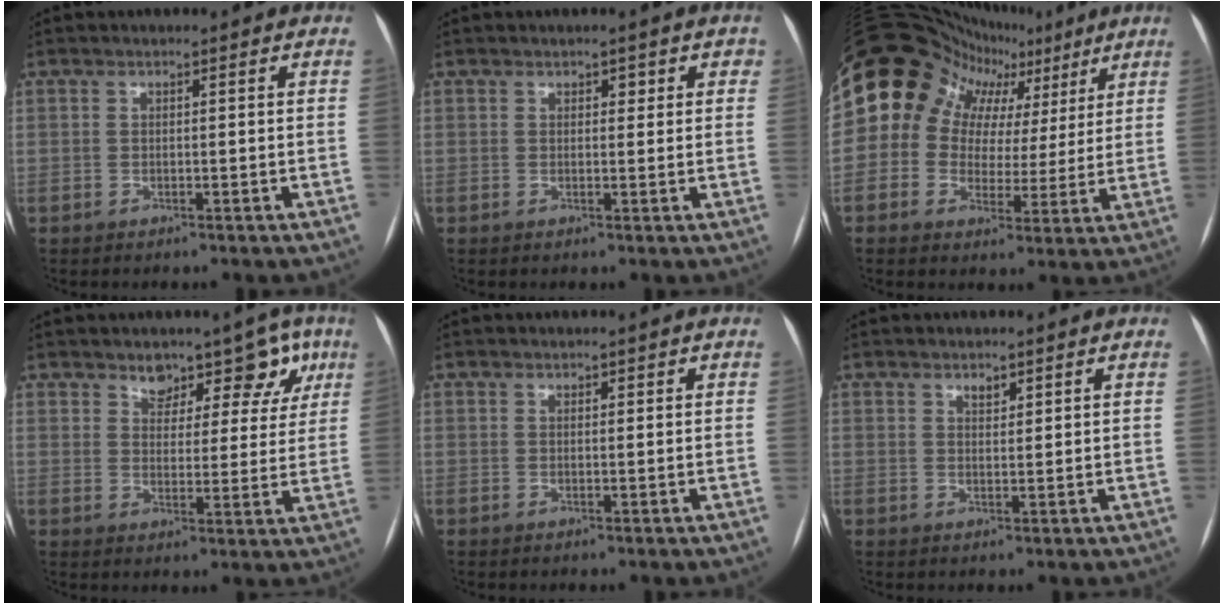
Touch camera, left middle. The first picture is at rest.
{"total": 1.7, "force": [0.9, 1.2, 0.8], "torque": [0.003, 0.005, 0.007]}
{"total": 16.8, "force": [8.5, 13.2, 6.1], "torque": [-0.102, 0.062, 0.113]}
{"total": 8.2, "force": [6.0, 4.8, 3.0], "torque": [-0.012, 0.008, 0.066]}
{"total": 0.7, "force": [0.5, 0.4, 0.2], "torque": [0.000, 0.005, 0.005]}
{"total": 1.4, "force": [1.1, 0.7, 0.6], "torque": [-0.010, 0.000, 0.018]}